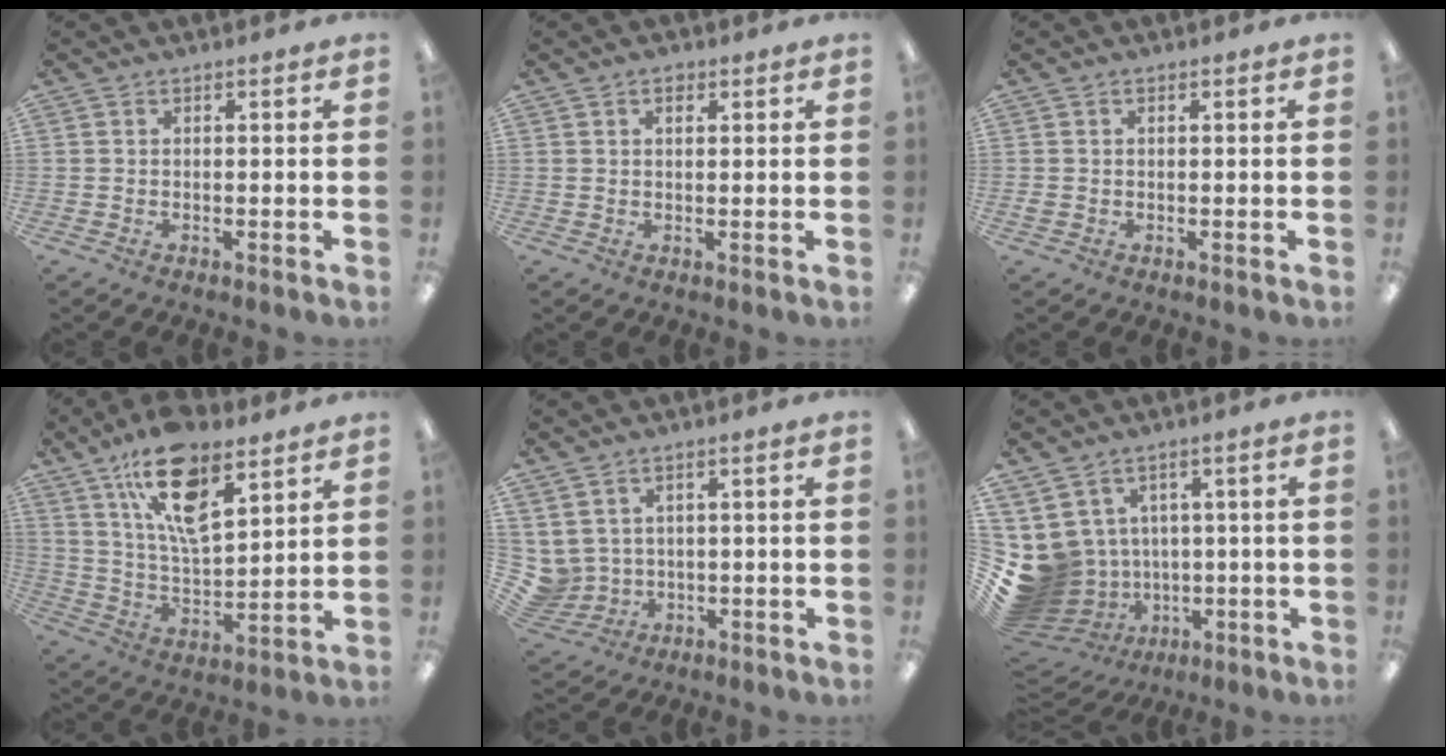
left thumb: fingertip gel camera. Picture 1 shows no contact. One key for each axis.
{"total": 1.9, "fx": 1.0, "fy": 1.0, "fz": 1.2, "tx": -0.010, "ty": -0.003, "tz": 0.014}
{"total": 1.1, "fx": 0.0, "fy": 0.9, "fz": 0.7, "tx": -0.013, "ty": 0.005, "tz": 0.000}
{"total": 17.7, "fx": 11.1, "fy": 7.4, "fz": 11.6, "tx": -0.205, "ty": -0.042, "tz": 0.193}
{"total": 4.9, "fx": 1.8, "fy": 4.4, "fz": 1.1, "tx": -0.058, "ty": -0.012, "tz": 0.036}
{"total": 9.5, "fx": 0.1, "fy": 9.3, "fz": 1.9, "tx": -0.093, "ty": -0.020, "tz": 0.015}